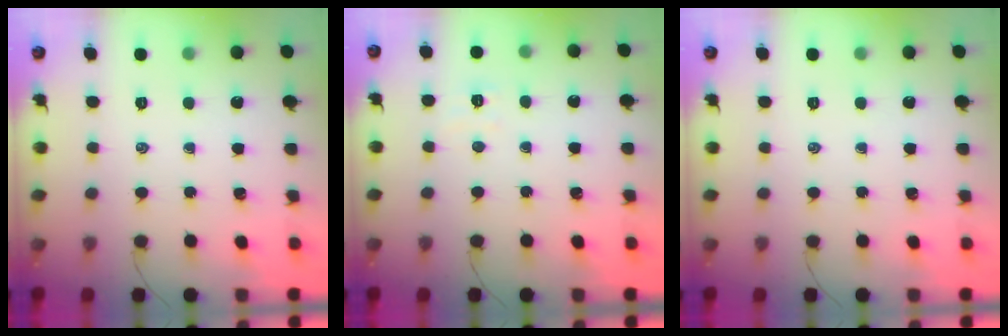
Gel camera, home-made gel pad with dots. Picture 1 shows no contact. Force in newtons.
{"total": 2.7, "press": 2.5, "slide": 0.8}
{"total": 0.0}